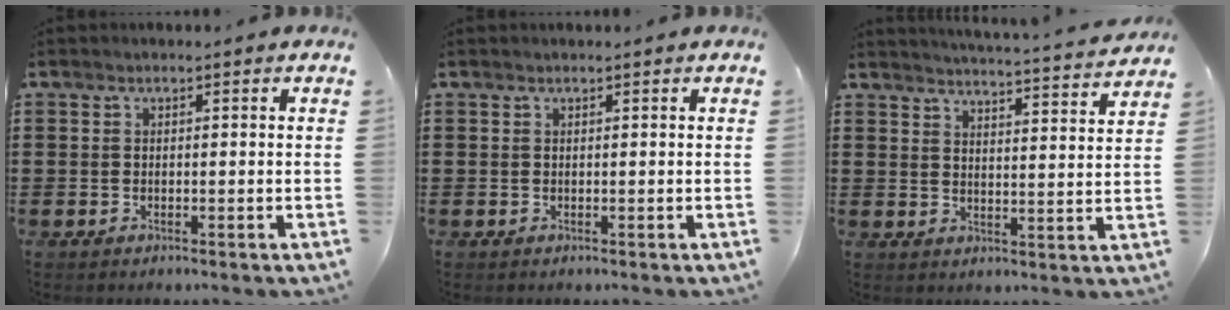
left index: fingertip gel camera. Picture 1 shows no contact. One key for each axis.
{"total": 0.0}
{"total": 4.0, "fx": 3.9, "fy": -0.5, "fz": 0.6, "tx": -0.021, "ty": -0.036, "tz": 0.063}